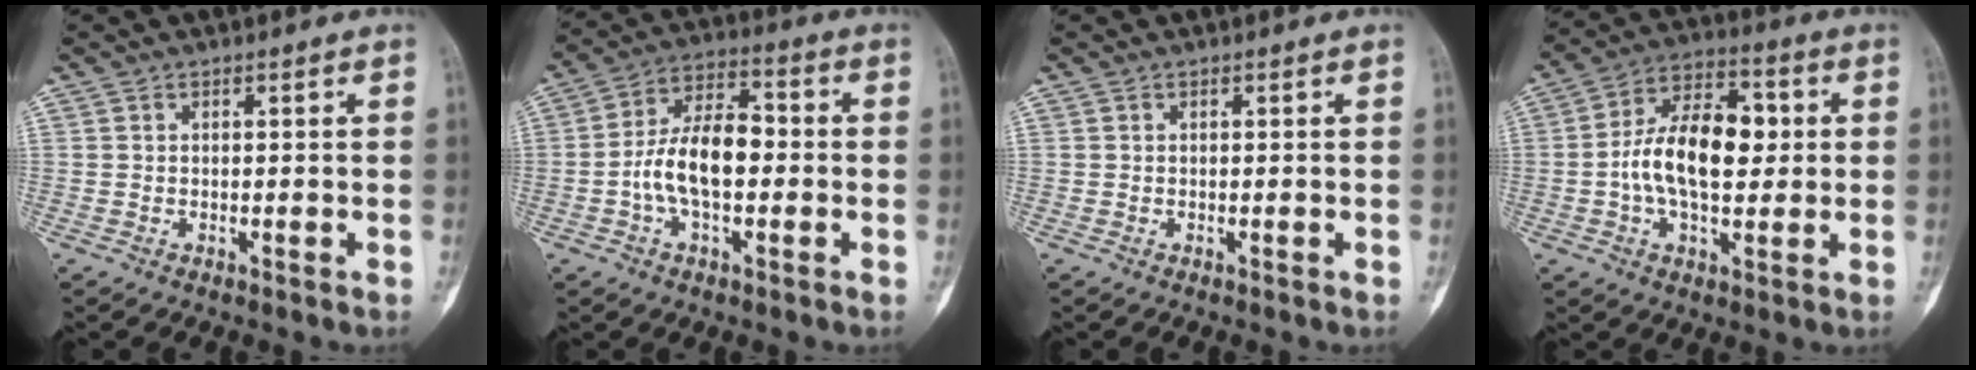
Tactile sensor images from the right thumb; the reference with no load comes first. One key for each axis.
{"total": 11.8, "fx": -1.5, "fy": 6.2, "fz": 10.0, "tx": -0.176, "ty": 0.035, "tz": -0.035}
{"total": 0.0}
{"total": 14.9, "fx": 0.3, "fy": 8.4, "fz": 12.3, "tx": -0.194, "ty": 0.024, "tz": -0.003}